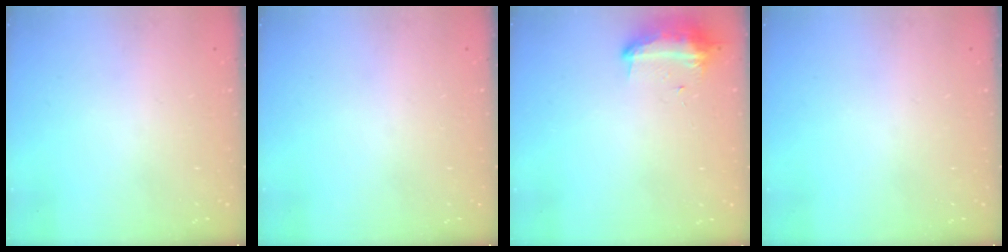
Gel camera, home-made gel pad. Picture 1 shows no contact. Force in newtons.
{"total": 0.0}
{"total": 9.5, "press": 9.4, "slide": 0.8}
{"total": 0.0}